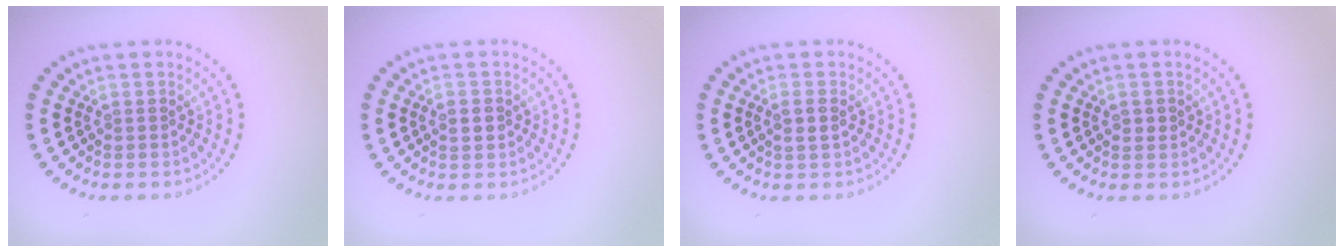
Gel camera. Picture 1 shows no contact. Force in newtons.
{"total": 1.1, "press": 1.1, "slide": 0.0}
{"total": 1.3, "press": 1.1, "slide": 0.6}
{"total": 1.1, "press": 1.1, "slide": 0.1}